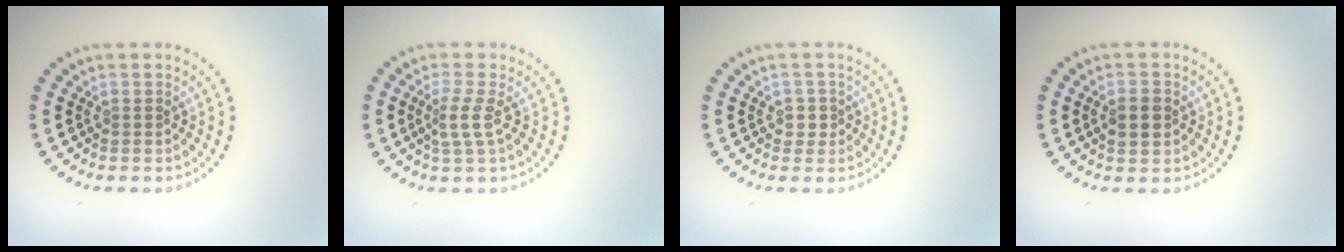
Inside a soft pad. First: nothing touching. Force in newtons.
{"total": 2.1, "press": 1.5, "slide": 1.5}
{"total": 1.2, "press": 1.1, "slide": 0.6}
{"total": 2.4, "press": 2.4, "slide": 0.1}